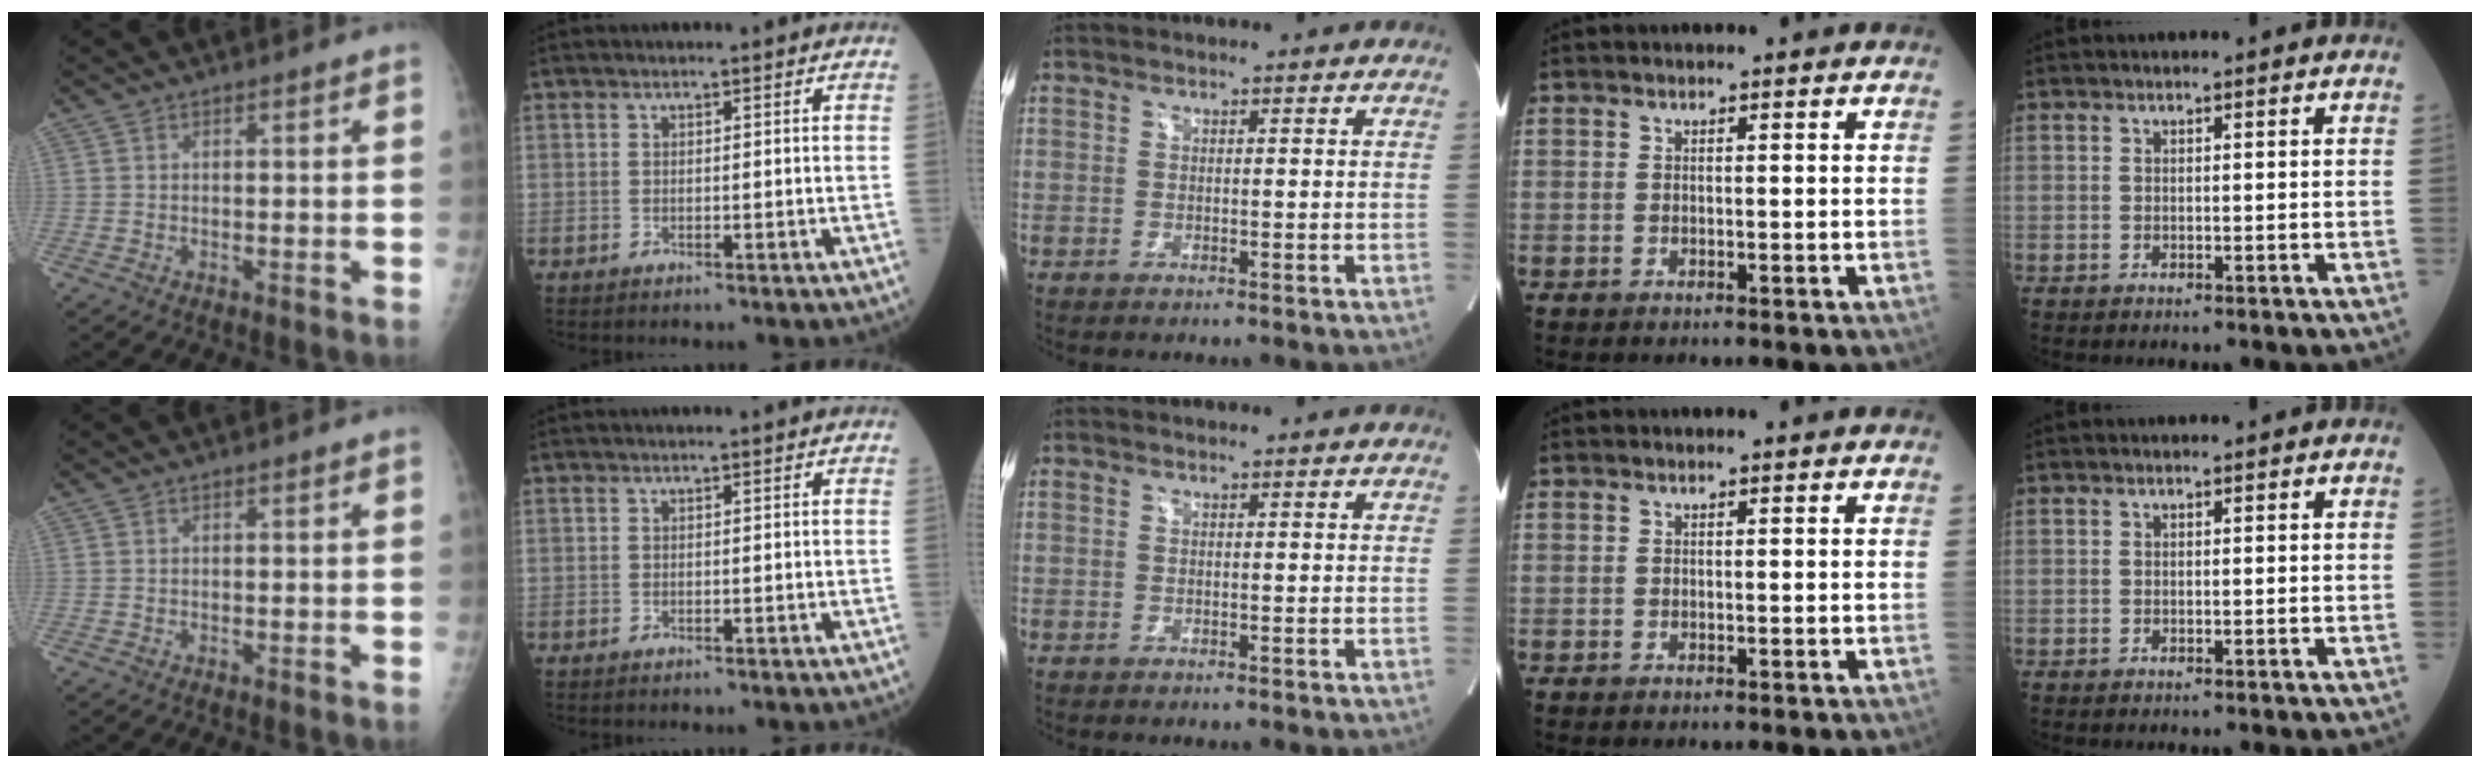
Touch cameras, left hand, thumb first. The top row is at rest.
{}